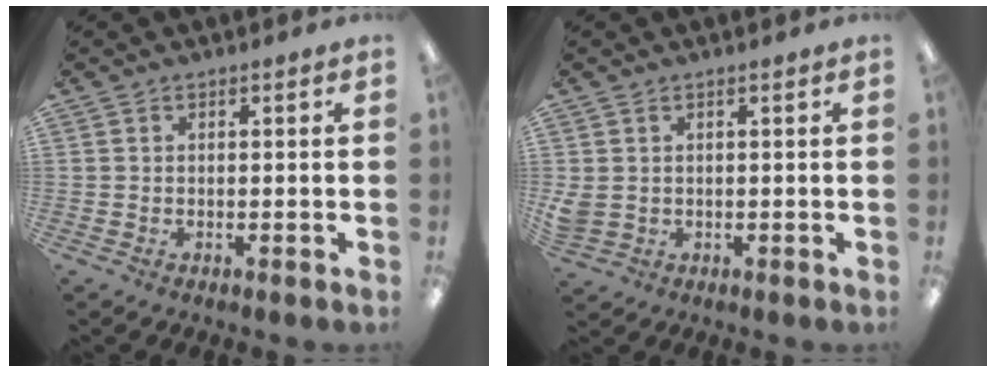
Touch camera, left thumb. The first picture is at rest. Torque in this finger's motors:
{"motor_torque": [-0.09, -0.06, 0.42, -0.18, 0.11]}